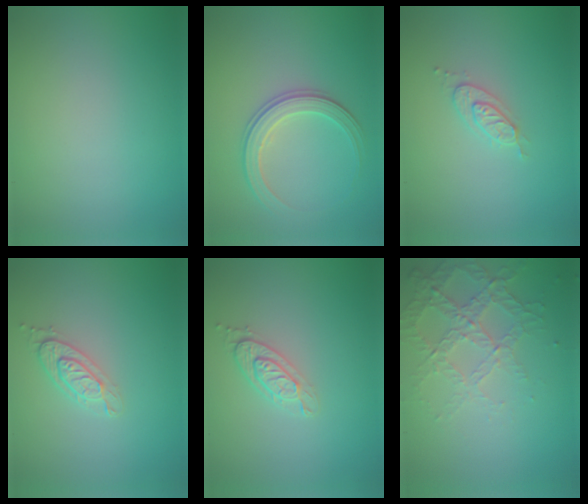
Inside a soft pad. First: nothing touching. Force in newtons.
{"total": 2.9, "press": 2.8, "slide": 0.5}
{"total": 2.0, "press": 2.0, "slide": 0.4}
{"total": 2.0, "press": 1.9, "slide": 0.6}
{"total": 2.0, "press": 1.9, "slide": 0.6}
{"total": 4.2, "press": 3.0, "slide": 2.9}